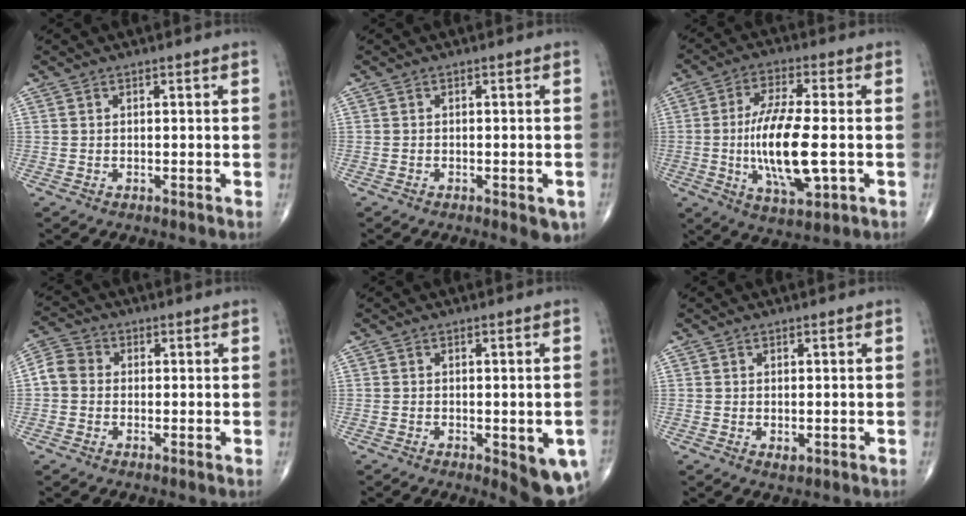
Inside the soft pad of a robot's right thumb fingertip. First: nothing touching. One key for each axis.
{"total": 3.7, "fx": -1.6, "fy": 1.4, "fz": 3.0, "tx": -0.027, "ty": 0.001, "tz": -0.017}
{"total": 14.9, "fx": -1.7, "fy": 5.0, "fz": 14.0, "tx": -0.264, "ty": -0.002, "tz": -0.028}
{"total": 4.8, "fx": -0.2, "fy": 4.2, "fz": 2.3, "tx": -0.038, "ty": 0.015, "tz": -0.015}
{"total": 8.7, "fx": -2.8, "fy": 3.1, "fz": 7.6, "tx": -0.075, "ty": -0.006, "tz": -0.027}
{"total": 1.3, "fx": -0.2, "fy": 0.7, "fz": 1.0, "tx": -0.016, "ty": -0.004, "tz": -0.001}